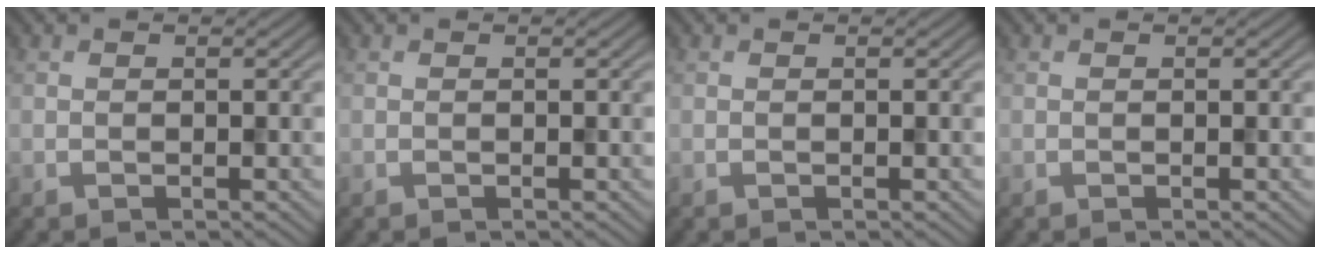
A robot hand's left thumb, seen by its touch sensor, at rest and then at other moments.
{"total": 0.0}
{"total": 0.0}
{"total": 0.0}